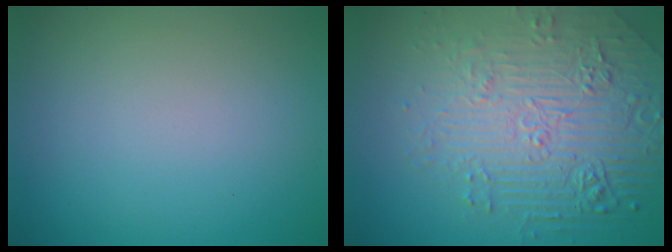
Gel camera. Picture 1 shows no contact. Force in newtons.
{"total": 8.1, "press": 5.8, "slide": 5.7}